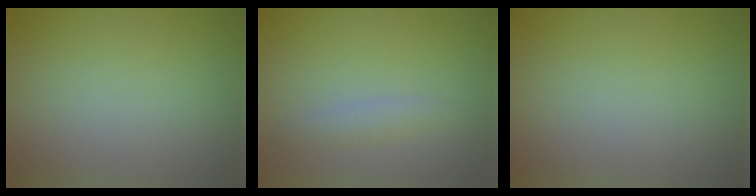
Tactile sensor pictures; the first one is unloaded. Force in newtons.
{"total": 1.4, "press": 1.4, "slide": 0.1}
{"total": 0.0}